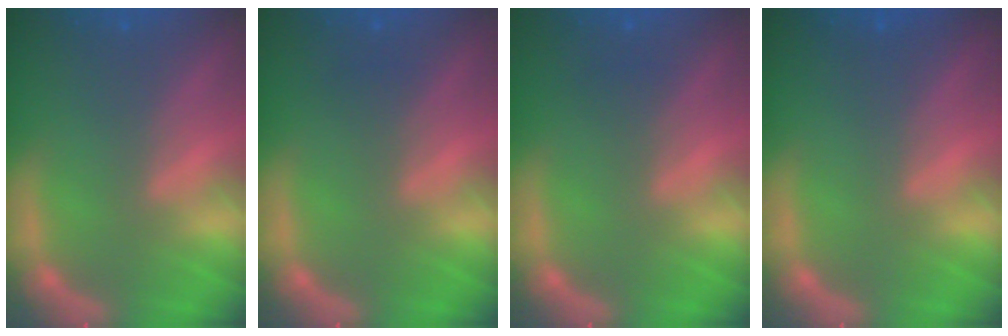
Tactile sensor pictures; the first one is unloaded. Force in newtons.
{"total": 1.0}
{"total": 1.0}
{"total": 0.0}